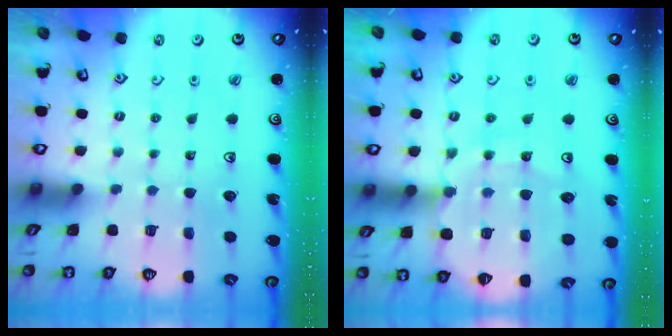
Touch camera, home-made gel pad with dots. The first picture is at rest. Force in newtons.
{"total": 14.6, "press": 14.1, "slide": 3.5}